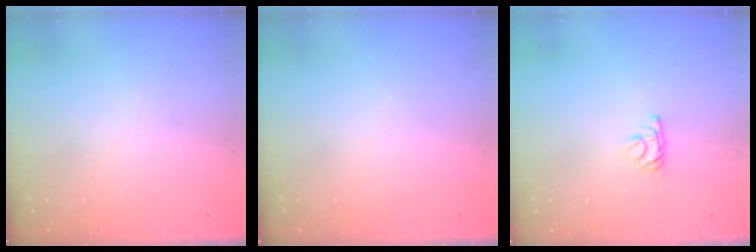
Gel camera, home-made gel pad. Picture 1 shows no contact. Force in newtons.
{"total": 0.0}
{"total": 4.3, "press": 4.3, "slide": 0.7}